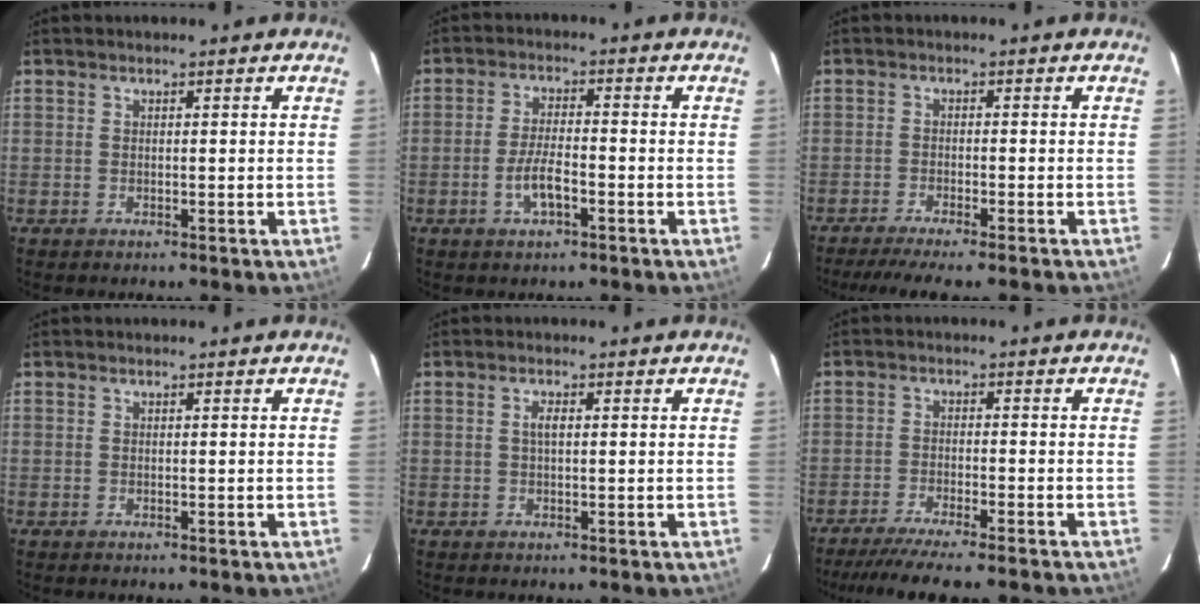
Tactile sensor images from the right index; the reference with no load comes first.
{"total": 5.3, "force": [-2.4, 1.7, 4.4], "torque": [-0.092, -0.002, -0.042]}
{"total": 8.3, "force": [-7.1, 0.0, 4.2], "torque": [-0.089, -0.019, -0.114]}
{"total": 0.0}
{"total": 1.5, "force": [0.2, 0.5, 1.4], "torque": [-0.027, 0.003, 0.003]}
{"total": 10.9, "force": [-9.6, 0.3, 5.1], "torque": [-0.110, -0.023, -0.152]}